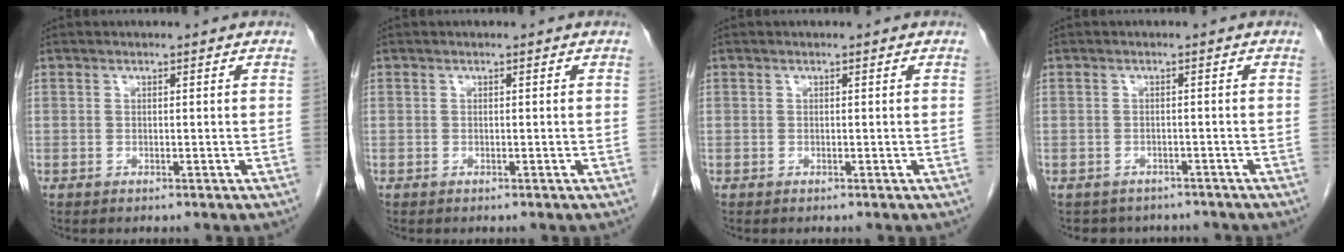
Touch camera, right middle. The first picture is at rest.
{"total": 0.0}
{"total": 0.0}
{"total": 5.4, "force": [-4.7, 2.7, 0.4], "torque": [-0.001, 0.006, -0.054]}